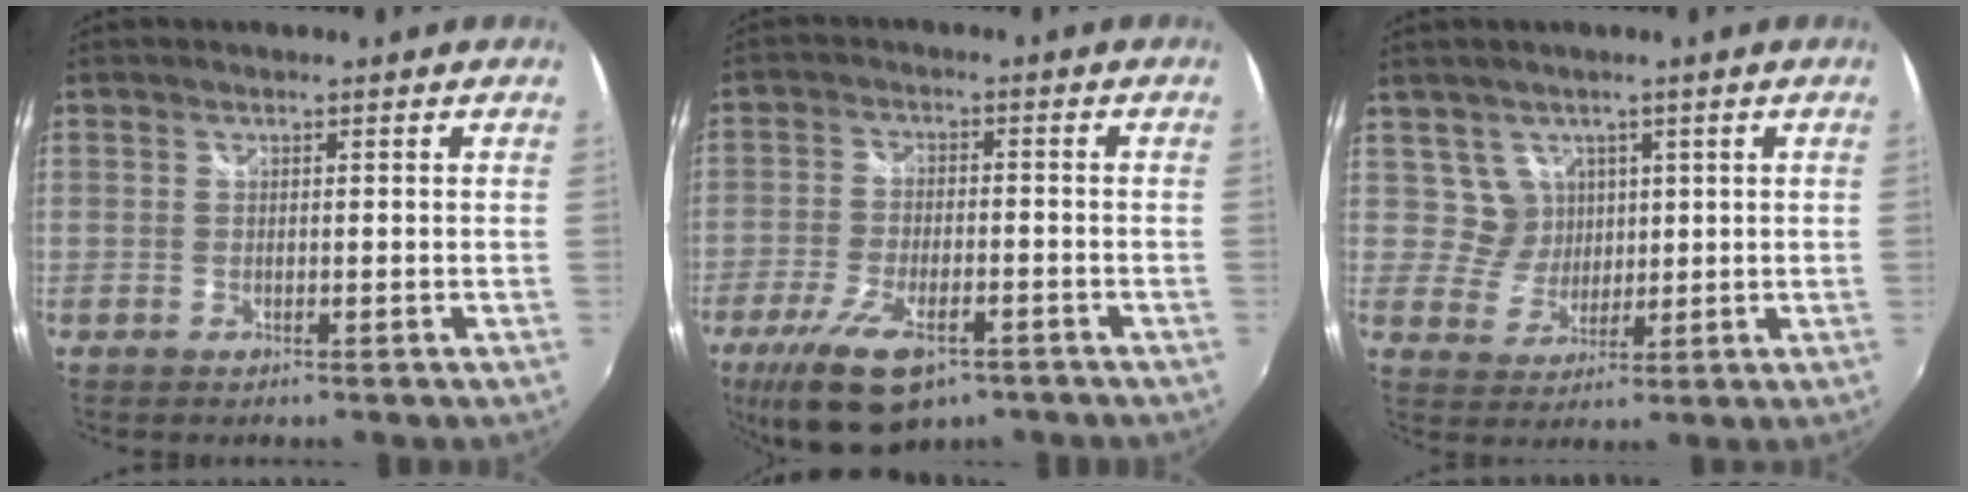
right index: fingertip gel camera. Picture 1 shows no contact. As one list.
[{"total": 13.7, "force": [-8.5, 5.6, 9.2], "torque": [-0.203, -0.034, -0.146]}, {"total": 4.8, "force": [2.0, 4.3, 0.1], "torque": [0.002, 0.007, 0.040]}]